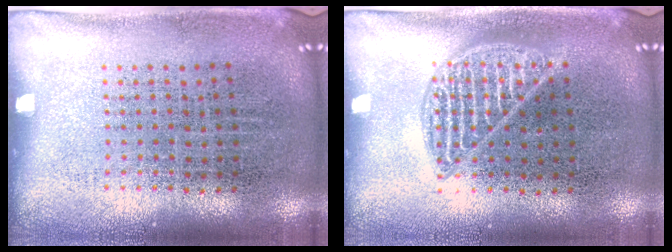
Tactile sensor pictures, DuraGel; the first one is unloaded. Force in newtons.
{"total": 2.0, "press": 2.0, "slide": 0.2}